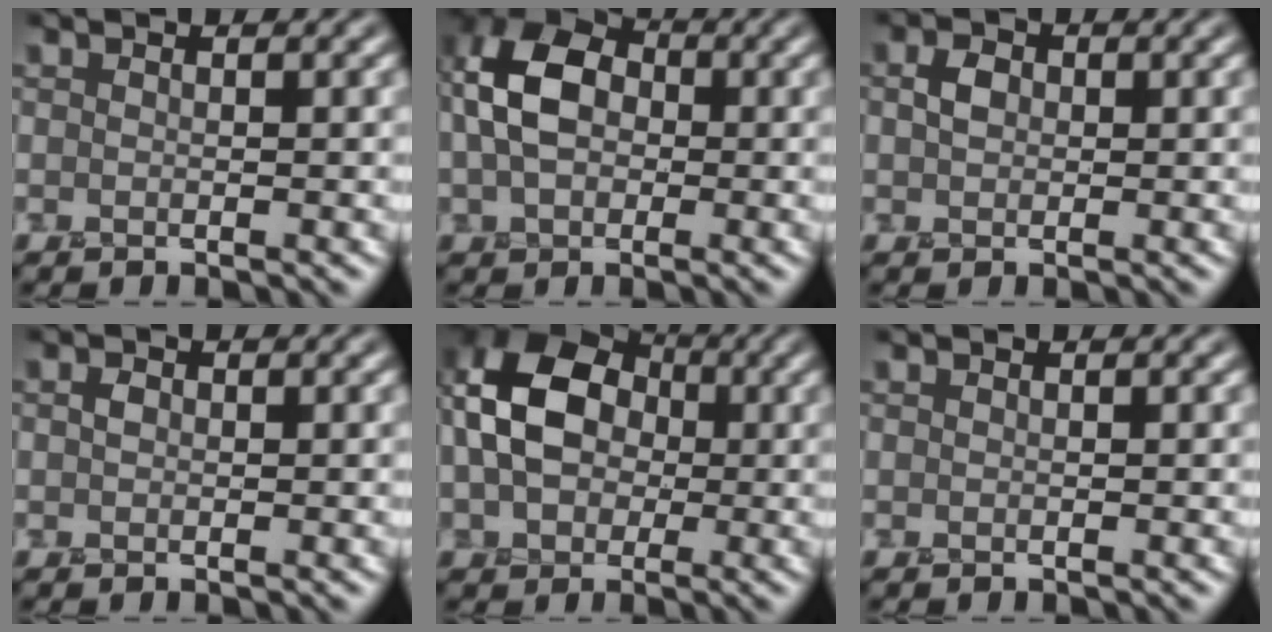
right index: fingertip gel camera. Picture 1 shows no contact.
{"total": 7.2, "force": [0.9, 5.0, 5.0], "torque": [-0.113, 0.025, 0.007]}
{"total": 1.8, "force": [0.5, 1.5, 0.9], "torque": [-0.017, 0.009, 0.005]}
{"total": 0.8, "force": [0.2, 0.7, 0.4], "torque": [-0.006, 0.008, 0.003]}
{"total": 11.0, "force": [1.4, 8.6, 6.7], "torque": [-0.123, 0.040, 0.004]}
{"total": 0.0}